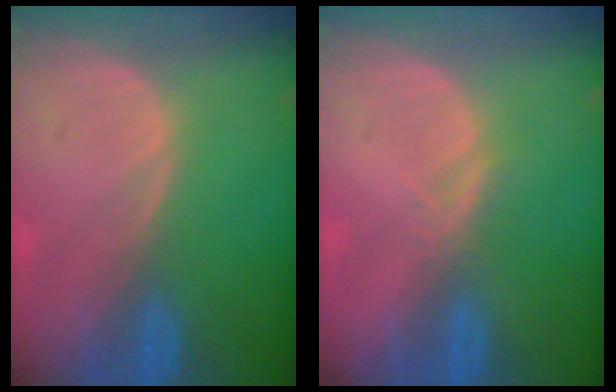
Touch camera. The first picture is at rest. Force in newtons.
{"total": 1.5, "press": 1.3, "slide": 0.8}